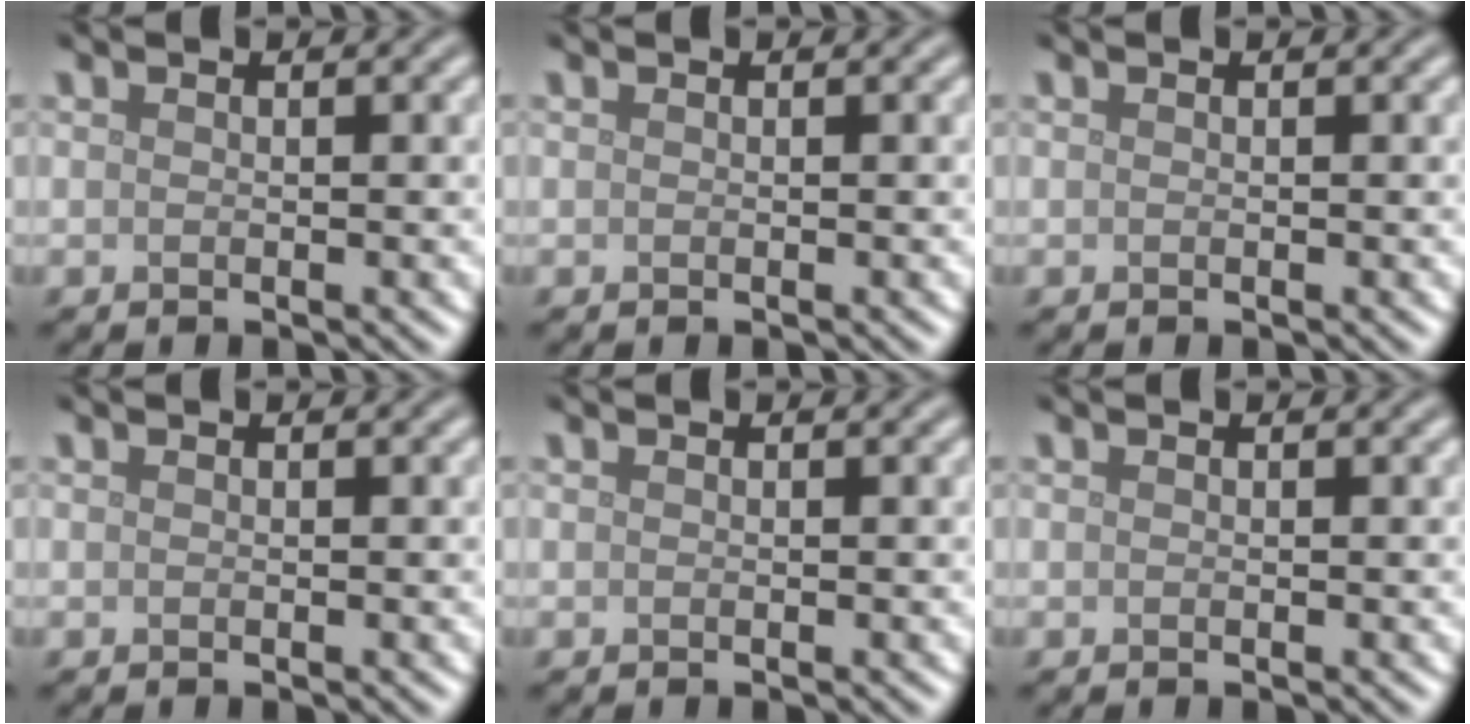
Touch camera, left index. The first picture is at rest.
{"total": 0.0}
{"total": 0.0}
{"total": 0.0}
{"total": 0.0}
{"total": 0.0}